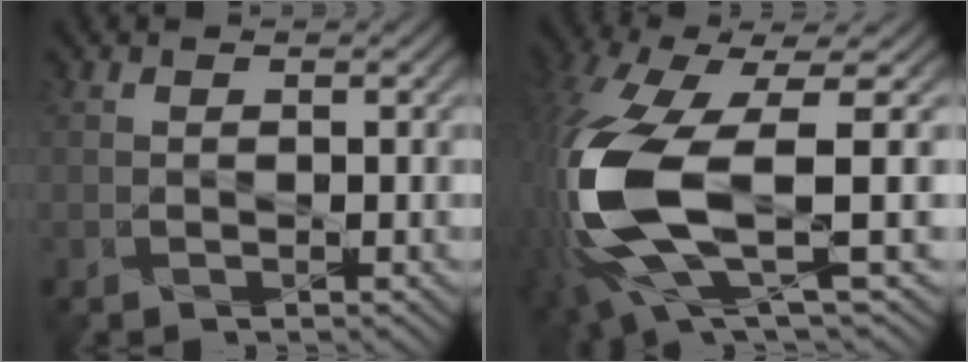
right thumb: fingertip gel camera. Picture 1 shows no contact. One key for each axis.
{"total": 15.4, "fx": -2.2, "fy": 5.4, "fz": 14.3, "tx": -0.361, "ty": -0.016, "tz": -0.035}